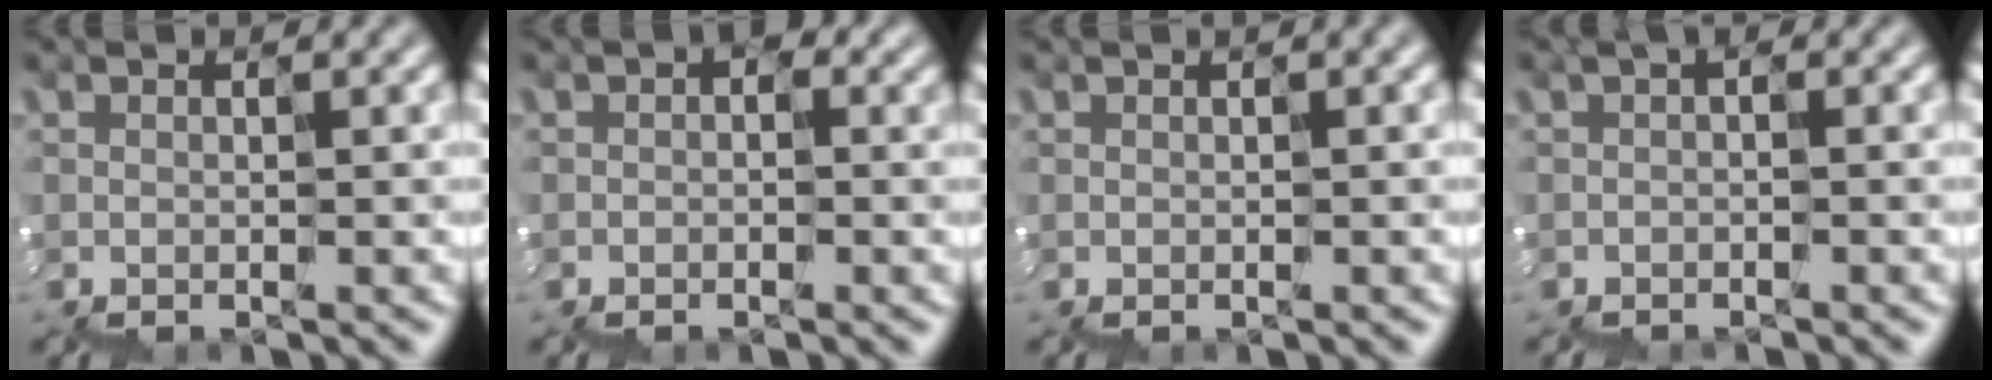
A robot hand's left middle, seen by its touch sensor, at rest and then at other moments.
{"total": 1.1, "force": [0.1, 0.7, 0.8], "torque": [-0.017, 0.002, 0.001]}
{"total": 0.8, "force": [0.0, 0.2, 0.7], "torque": [-0.004, 0.003, 0.001]}
{"total": 0.7, "force": [-0.5, 0.2, 0.5], "torque": [-0.006, -0.005, -0.004]}